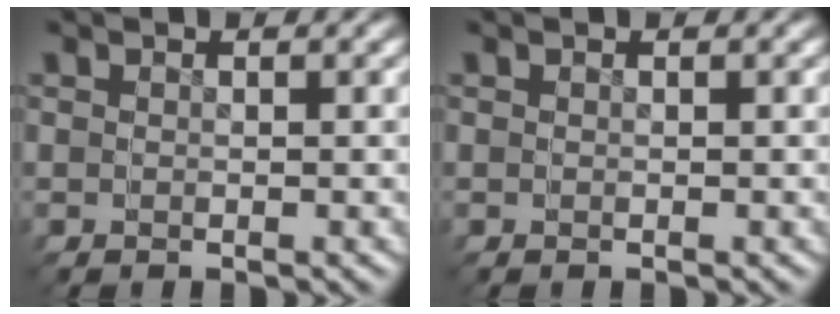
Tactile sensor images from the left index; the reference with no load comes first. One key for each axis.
{"total": 0.0}